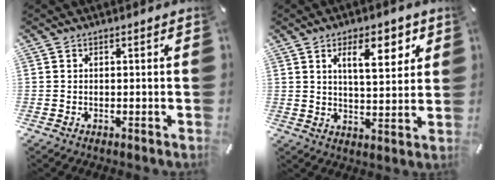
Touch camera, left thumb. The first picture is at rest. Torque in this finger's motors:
{"motor_torque": [0.17, 0.12, 0.48, 0.13, 0.02]}